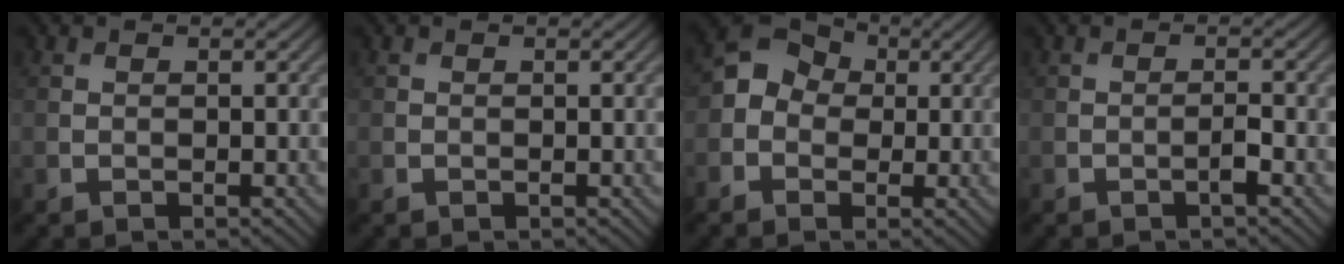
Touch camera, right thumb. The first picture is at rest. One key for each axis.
{"total": 0.0}
{"total": 5.6, "fx": -0.4, "fy": 4.9, "fz": 2.6, "tx": -0.051, "ty": 0.007, "tz": -0.027}
{"total": 1.4, "fx": -0.7, "fy": 0.2, "fz": 1.2, "tx": -0.021, "ty": 0.004, "tz": -0.015}